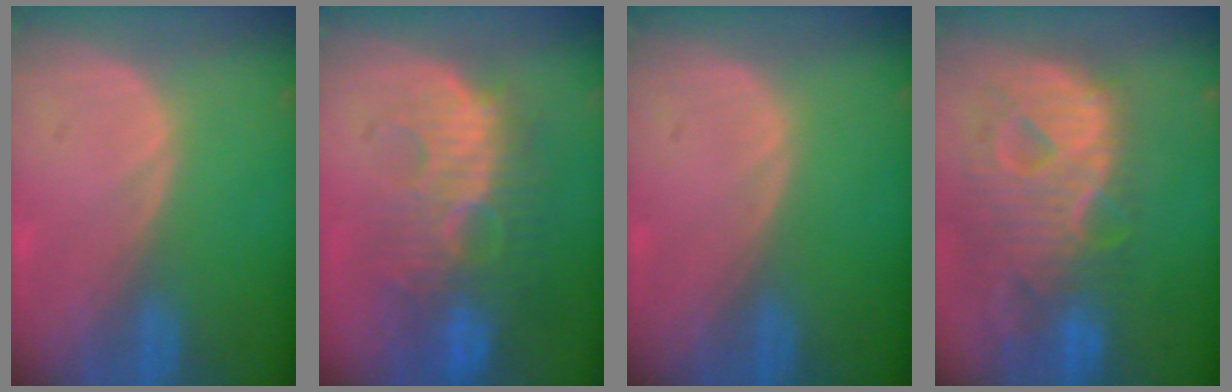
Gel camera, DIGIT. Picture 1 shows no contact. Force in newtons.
{"total": 10.8, "press": 9.9, "slide": 4.2}
{"total": 0.0}
{"total": 12.8, "press": 10.8, "slide": 6.8}